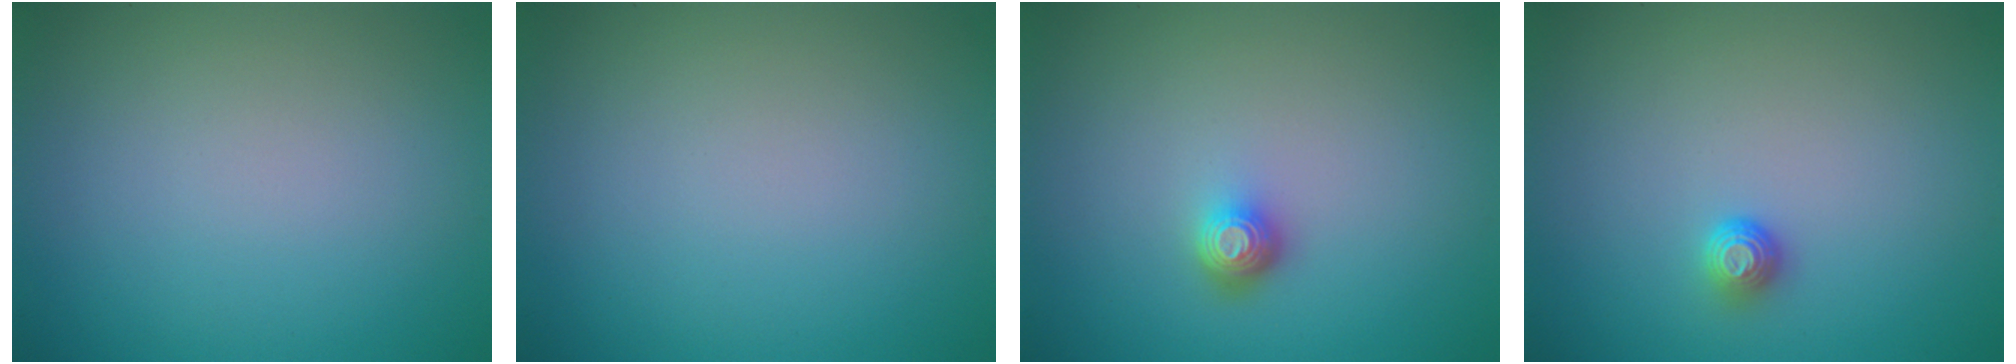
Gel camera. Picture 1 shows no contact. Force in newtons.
{"total": 0.0}
{"total": 1.8, "press": 1.3, "slide": 1.2}
{"total": 1.3, "press": 1.1, "slide": 0.7}